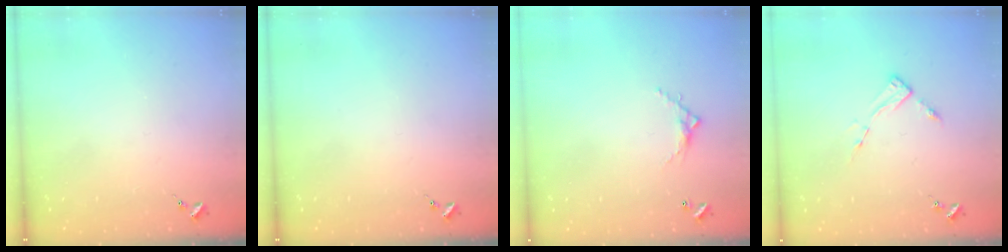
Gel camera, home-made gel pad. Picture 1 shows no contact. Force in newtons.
{"total": 0.0}
{"total": 5.2, "press": 5.2, "slide": 0.2}
{"total": 3.4, "press": 3.4, "slide": 0.4}